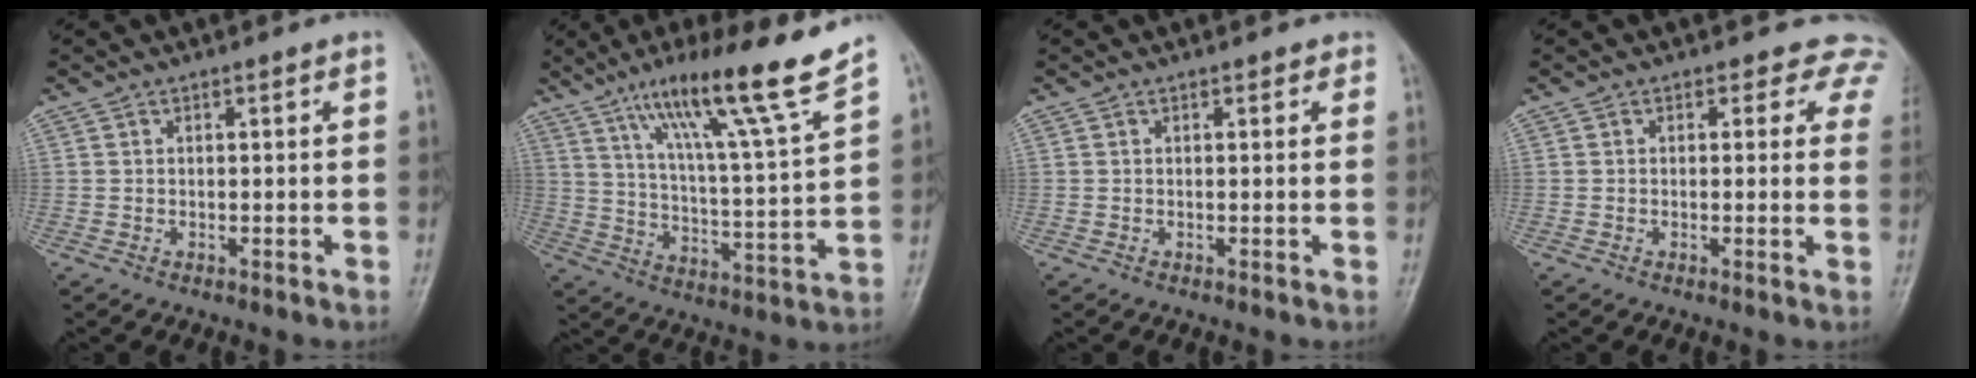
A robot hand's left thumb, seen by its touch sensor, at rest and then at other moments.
{"total": 17.6, "force": [12.3, -0.2, 12.6], "torque": [-0.189, -0.064, 0.200]}
{"total": 0.9, "force": [0.5, 0.7, 0.2], "torque": [0.010, -0.002, 0.000]}
{"total": 5.5, "force": [4.2, 3.4, 0.9], "torque": [0.033, -0.012, 0.017]}